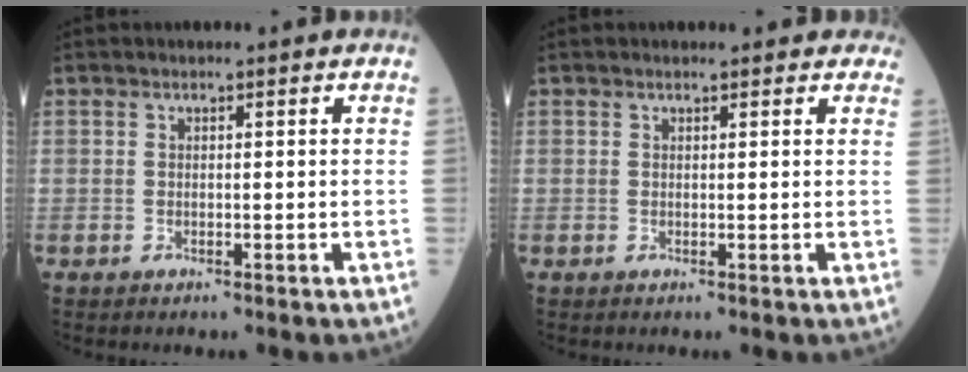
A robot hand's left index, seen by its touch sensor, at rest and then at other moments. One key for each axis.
{"total": 4.0, "fx": 3.6, "fy": 1.5, "fz": 1.0, "tx": -0.002, "ty": 0.007, "tz": 0.027}